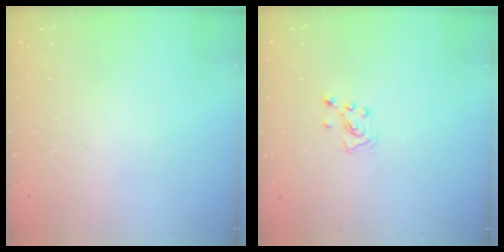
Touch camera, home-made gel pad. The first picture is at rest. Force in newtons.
{"total": 4.3, "press": 4.3, "slide": 0.4}